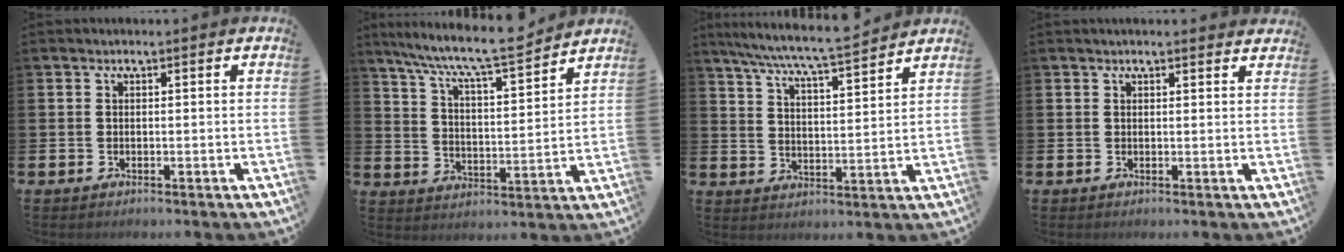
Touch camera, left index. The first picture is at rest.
{"total": 9.0, "force": [8.4, 0.6, 3.0], "torque": [-0.086, -0.062, 0.144]}
{"total": 7.4, "force": [7.0, -0.3, 2.2], "torque": [-0.070, -0.048, 0.123]}
{"total": 1.2, "force": [1.2, 0.0, 0.1], "torque": [0.003, -0.004, 0.022]}